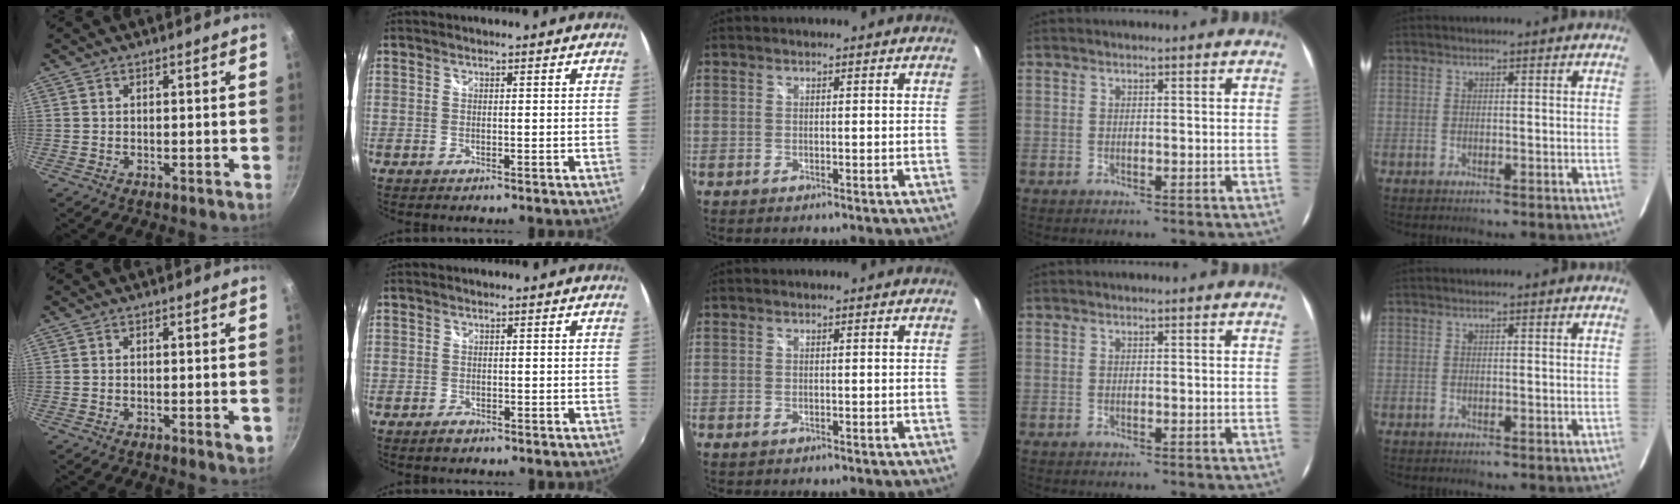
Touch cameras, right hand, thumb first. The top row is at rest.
{"thumb": {"total": 2.1, "force": [-0.8, 0.6, 1.9], "torque": [-0.028, 0.002, -0.014]}, "index": {"total": 1.7, "force": [-1.0, 1.2, 0.5], "torque": [-0.012, -0.002, -0.017]}}